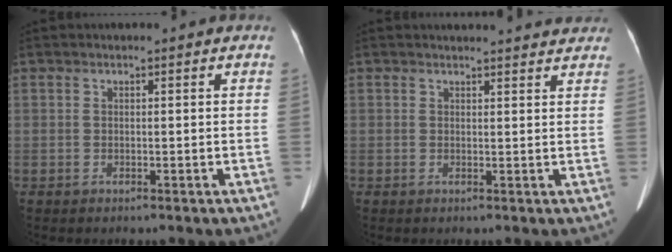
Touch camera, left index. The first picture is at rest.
{"total": 9.5, "force": [9.1, 2.3, 1.8], "torque": [0.002, 0.016, 0.080]}